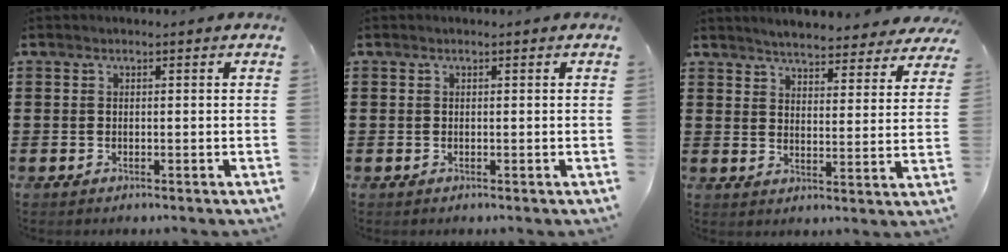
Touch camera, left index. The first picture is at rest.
{"total": 0.0}
{"total": 4.4, "force": [4.3, 0.1, 0.8], "torque": [-0.035, -0.022, 0.074]}